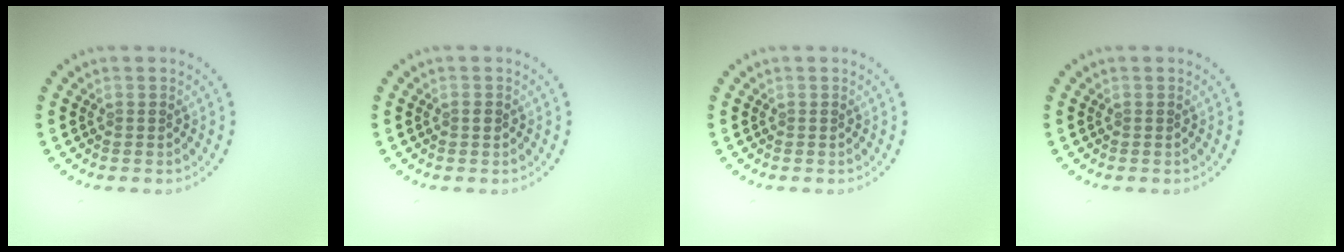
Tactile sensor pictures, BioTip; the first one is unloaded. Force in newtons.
{"total": 0.8, "press": 0.8, "slide": 0.1}
{"total": 0.0}
{"total": 0.0}